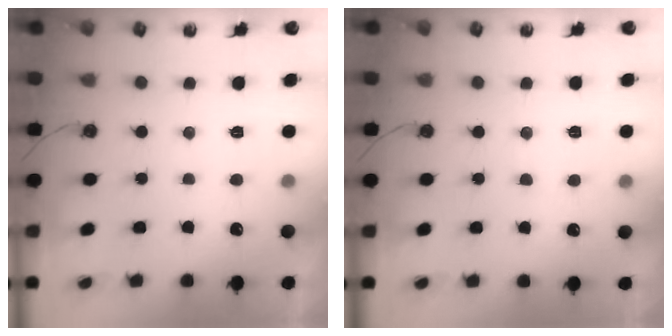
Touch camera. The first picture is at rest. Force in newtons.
{"total": 3.2, "press": 3.2, "slide": 0.5}